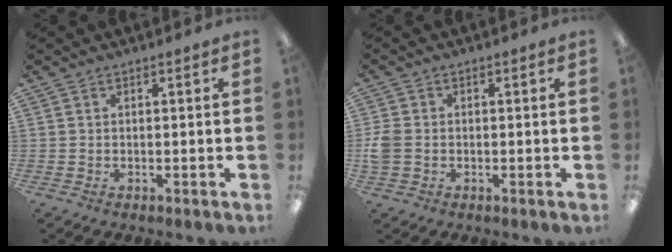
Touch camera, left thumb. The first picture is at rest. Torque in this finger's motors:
{"motor_torque": [-0.26, 0.46, 0.21, -0.22, 0.03]}